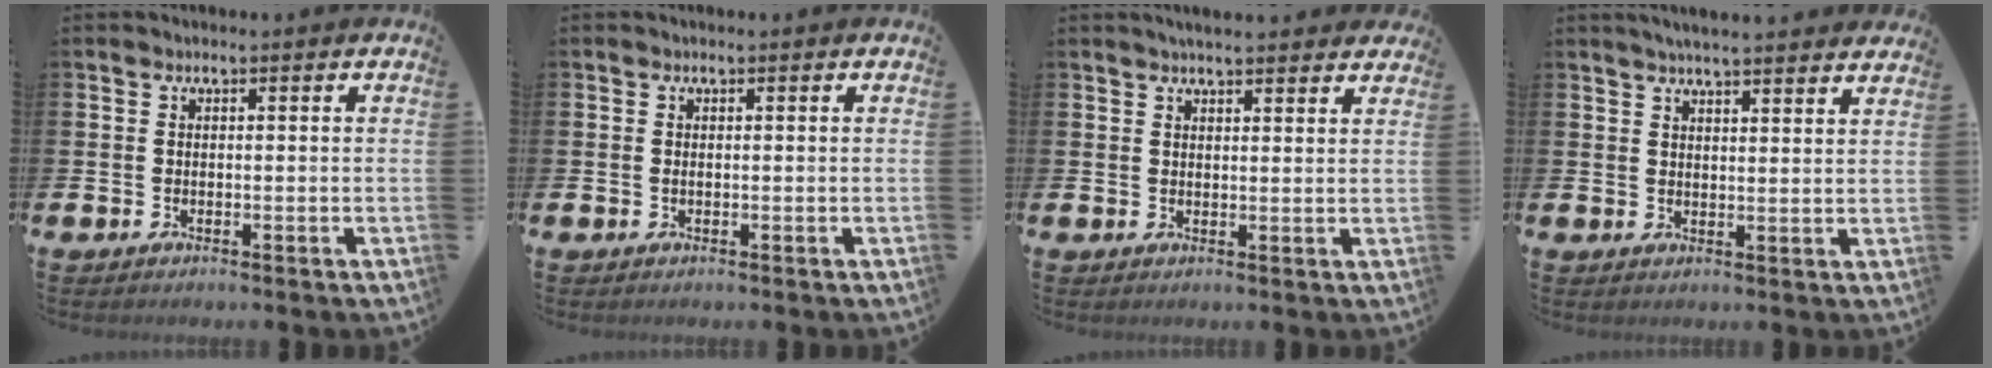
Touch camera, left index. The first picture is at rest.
{"total": 0.0}
{"total": 2.9, "force": [2.9, 0.2, 0.6], "torque": [-0.014, -0.009, 0.052]}
{"total": 4.1, "force": [4.1, -0.3, 0.8], "torque": [-0.021, -0.017, 0.073]}